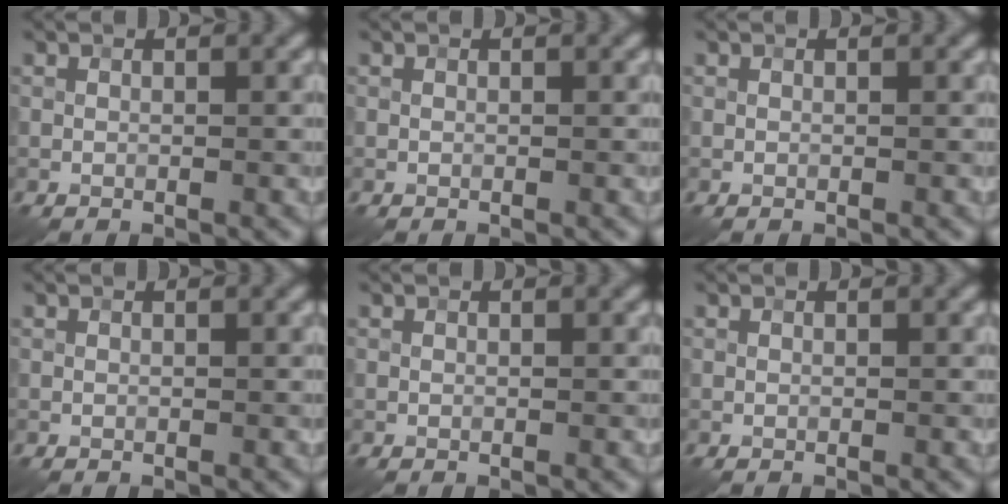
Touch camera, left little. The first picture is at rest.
{"total": 0.0}
{"total": 0.0}
{"total": 0.0}
{"total": 0.0}
{"total": 0.0}